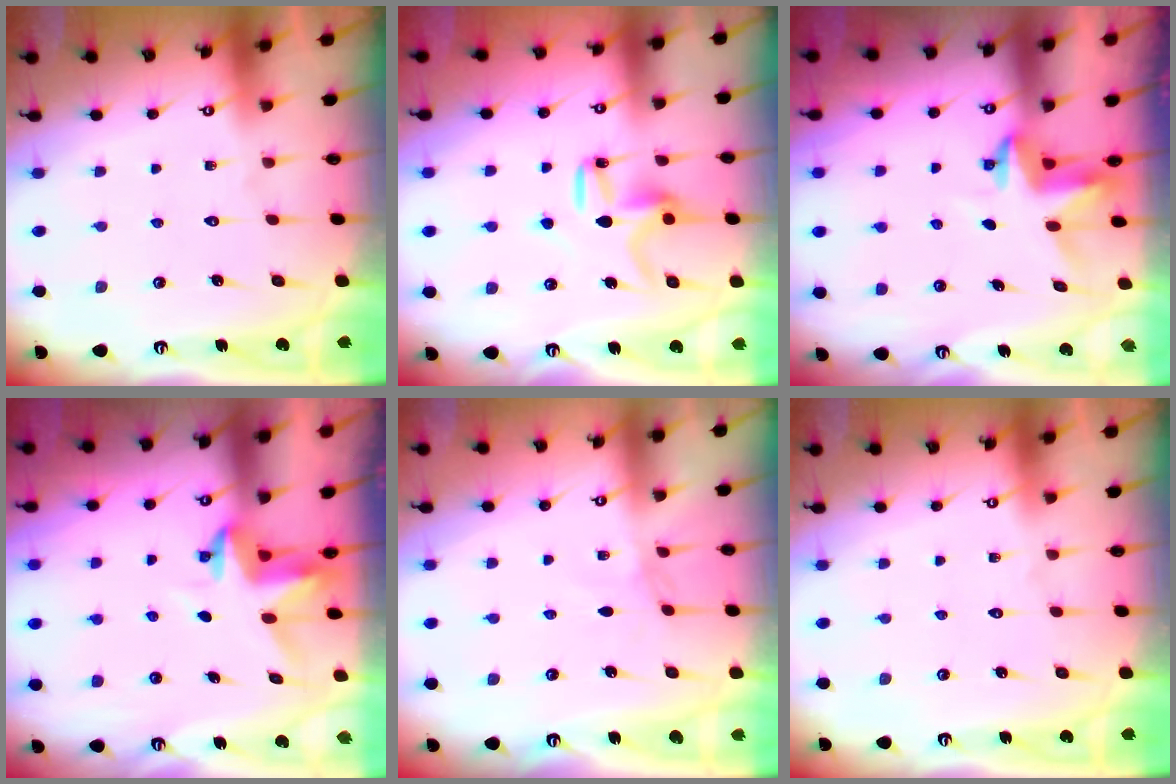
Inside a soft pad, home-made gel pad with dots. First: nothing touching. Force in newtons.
{"total": 9.7, "press": 9.7, "slide": 0.2}
{"total": 3.9, "press": 3.9, "slide": 0.4}
{"total": 3.8, "press": 3.8, "slide": 0.3}
{"total": 2.2, "press": 2.1, "slide": 0.4}
{"total": 0.0}